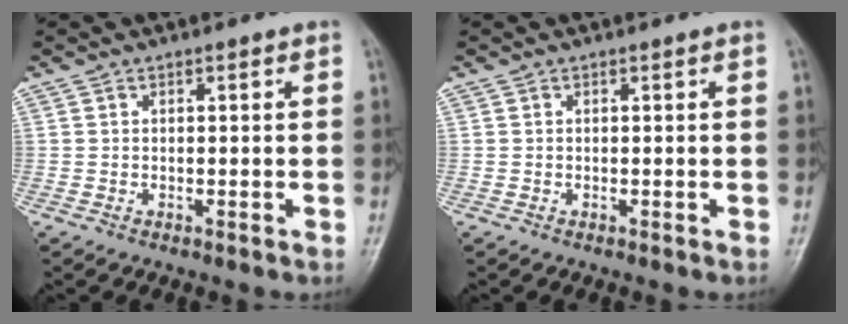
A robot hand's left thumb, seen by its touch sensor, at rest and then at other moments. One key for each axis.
{"total": 0.0}